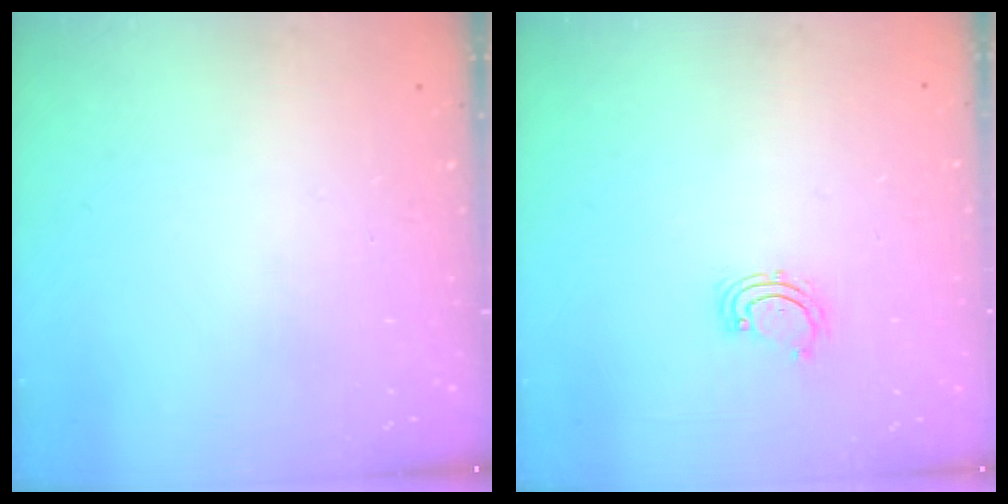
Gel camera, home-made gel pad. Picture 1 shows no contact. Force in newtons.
{"total": 2.9, "press": 2.9, "slide": 0.4}